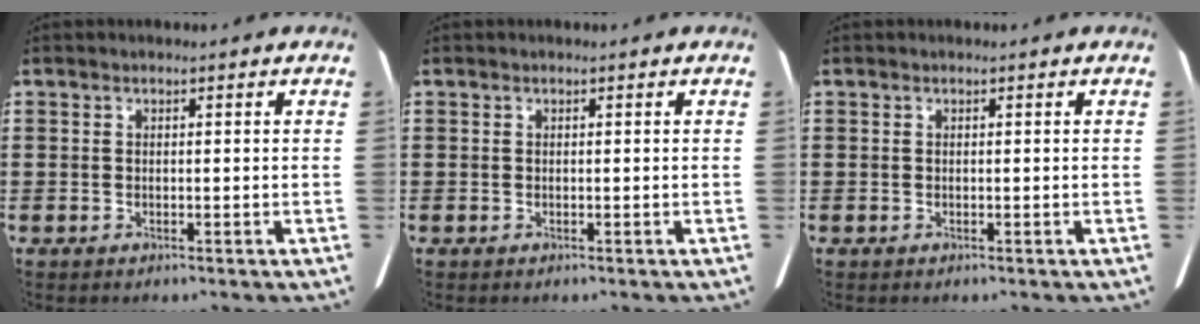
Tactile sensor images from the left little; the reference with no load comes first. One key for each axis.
{"total": 0.0}
{"total": 0.0}